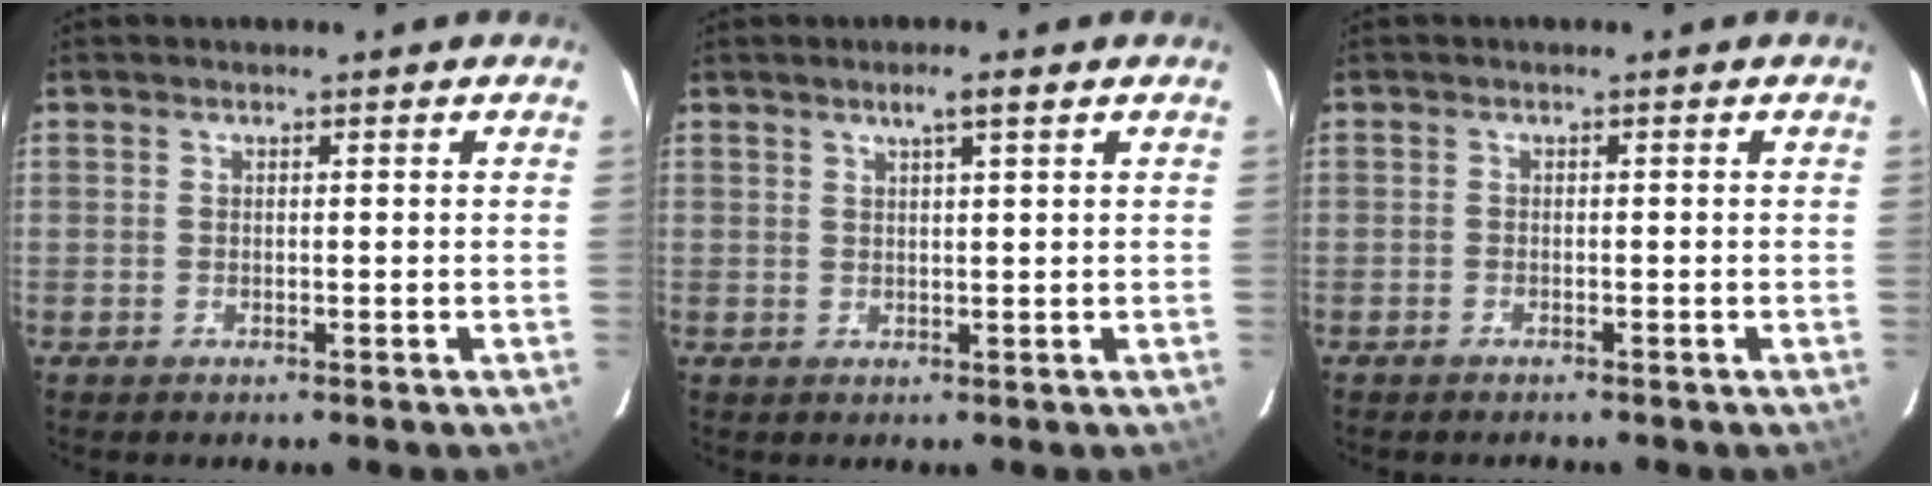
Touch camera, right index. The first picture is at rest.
{"total": 2.8, "force": [1.7, 0.0, 2.2], "torque": [-0.040, 0.006, 0.031]}
{"total": 1.0, "force": [-1.0, 0.3, 0.0], "torque": [-0.006, 0.001, -0.019]}